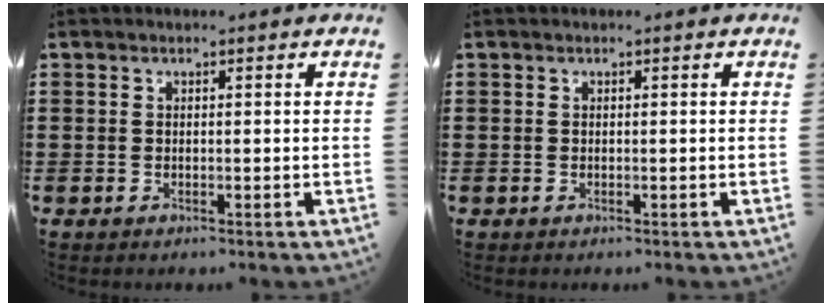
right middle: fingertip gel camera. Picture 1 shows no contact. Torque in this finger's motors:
{"motor_torque": [0.10, -0.12, 0.01, -0.01]}